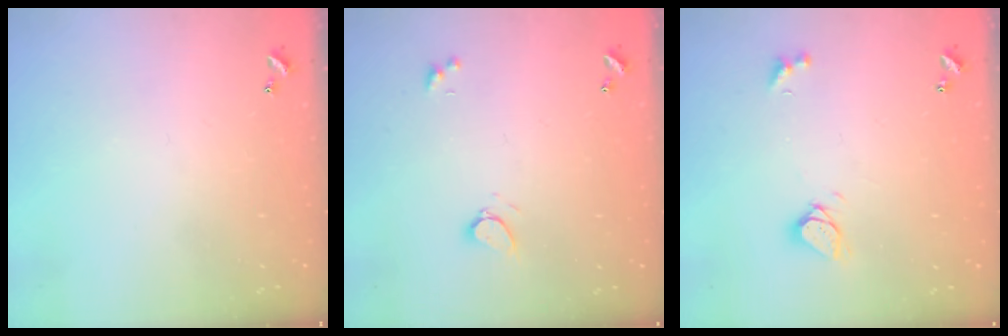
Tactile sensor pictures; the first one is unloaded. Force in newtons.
{"total": 0.9, "press": 0.8, "slide": 0.5}
{"total": 3.7, "press": 3.7, "slide": 0.3}